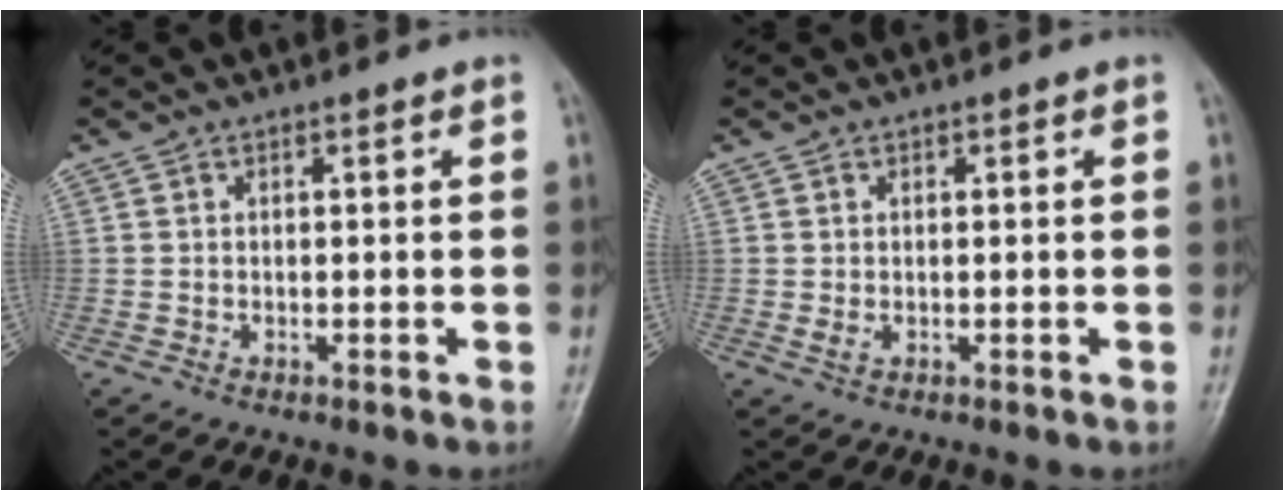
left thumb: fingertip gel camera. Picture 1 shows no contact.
{"total": 1.2, "force": [0.0, 0.8, 0.9], "torque": [-0.018, -0.001, 0.001]}